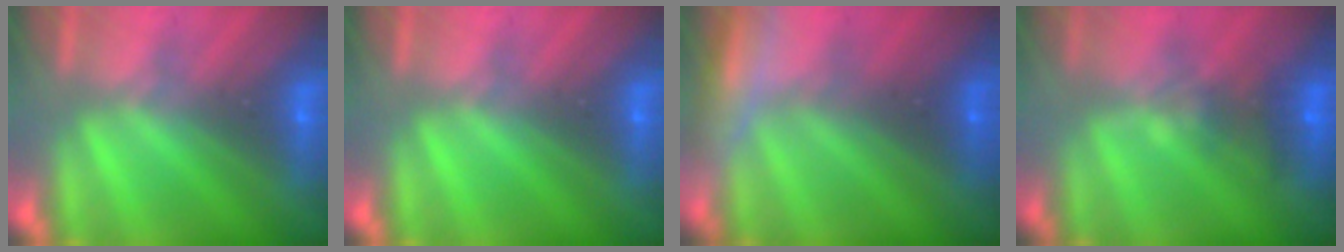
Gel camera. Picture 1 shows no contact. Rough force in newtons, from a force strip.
{"total": 0.0}
{"total": 2.8}
{"total": 4.5}